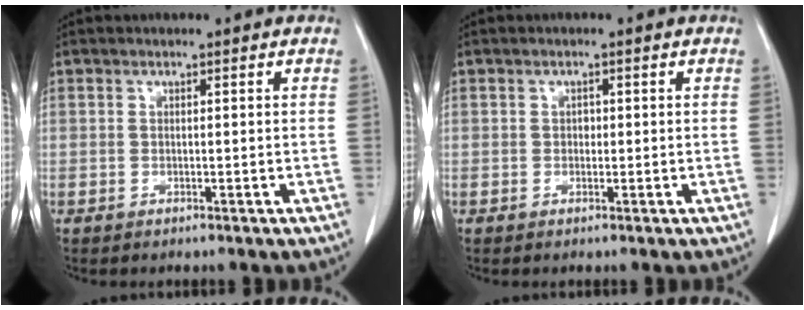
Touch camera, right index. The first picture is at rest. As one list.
[{"total": 0.8, "force": [0.0, 0.6, 0.5], "torque": [-0.004, 0.003, -0.002]}]